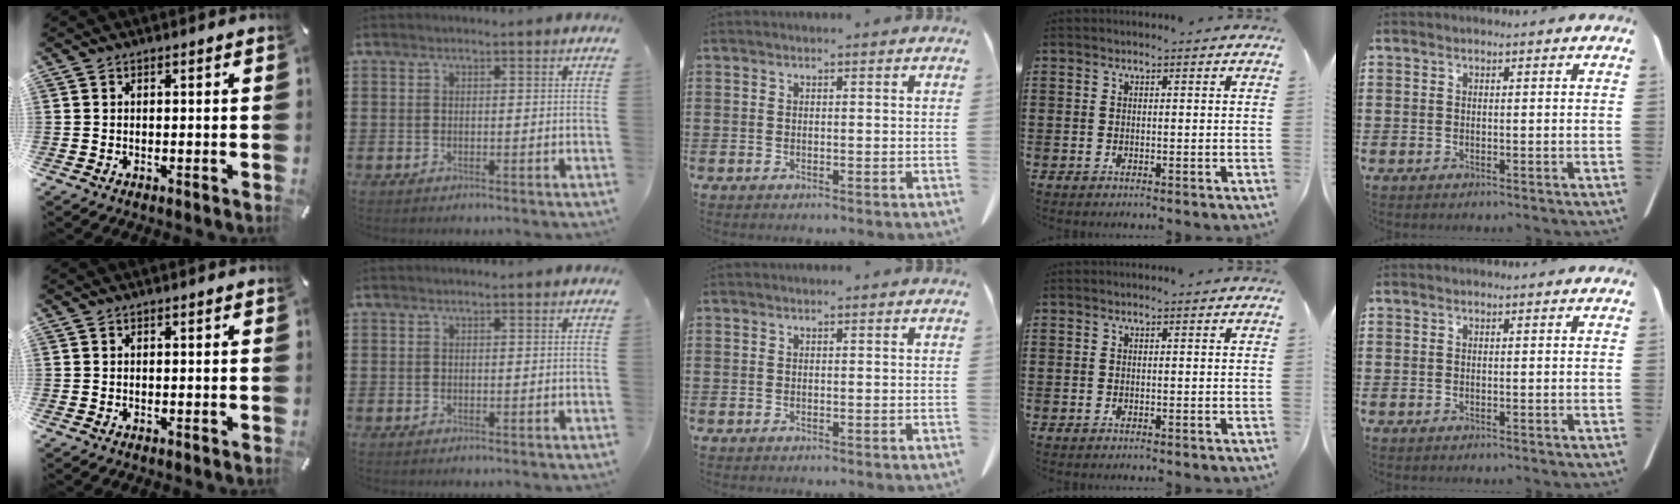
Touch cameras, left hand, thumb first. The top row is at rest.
{}